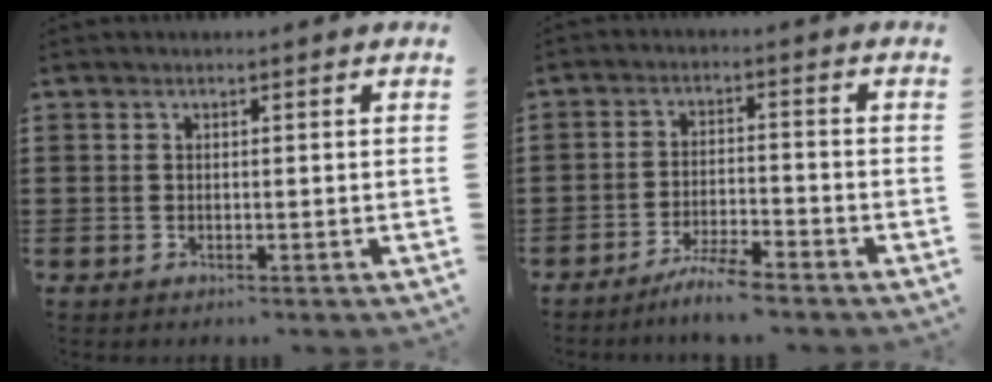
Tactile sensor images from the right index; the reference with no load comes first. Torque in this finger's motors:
{"motor_torque": [1.75, 0.39, 0.41, 0.04]}